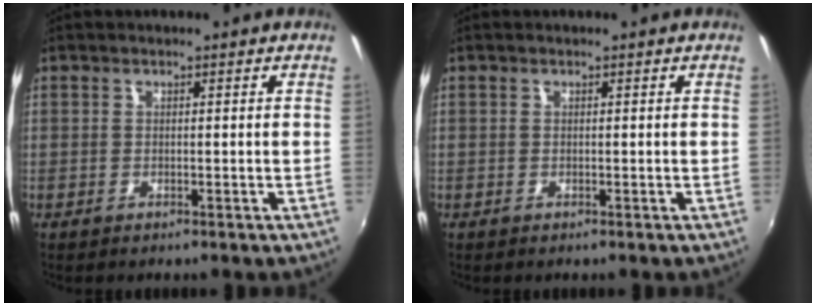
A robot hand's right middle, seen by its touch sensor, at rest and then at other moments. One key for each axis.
{"total": 0.0}